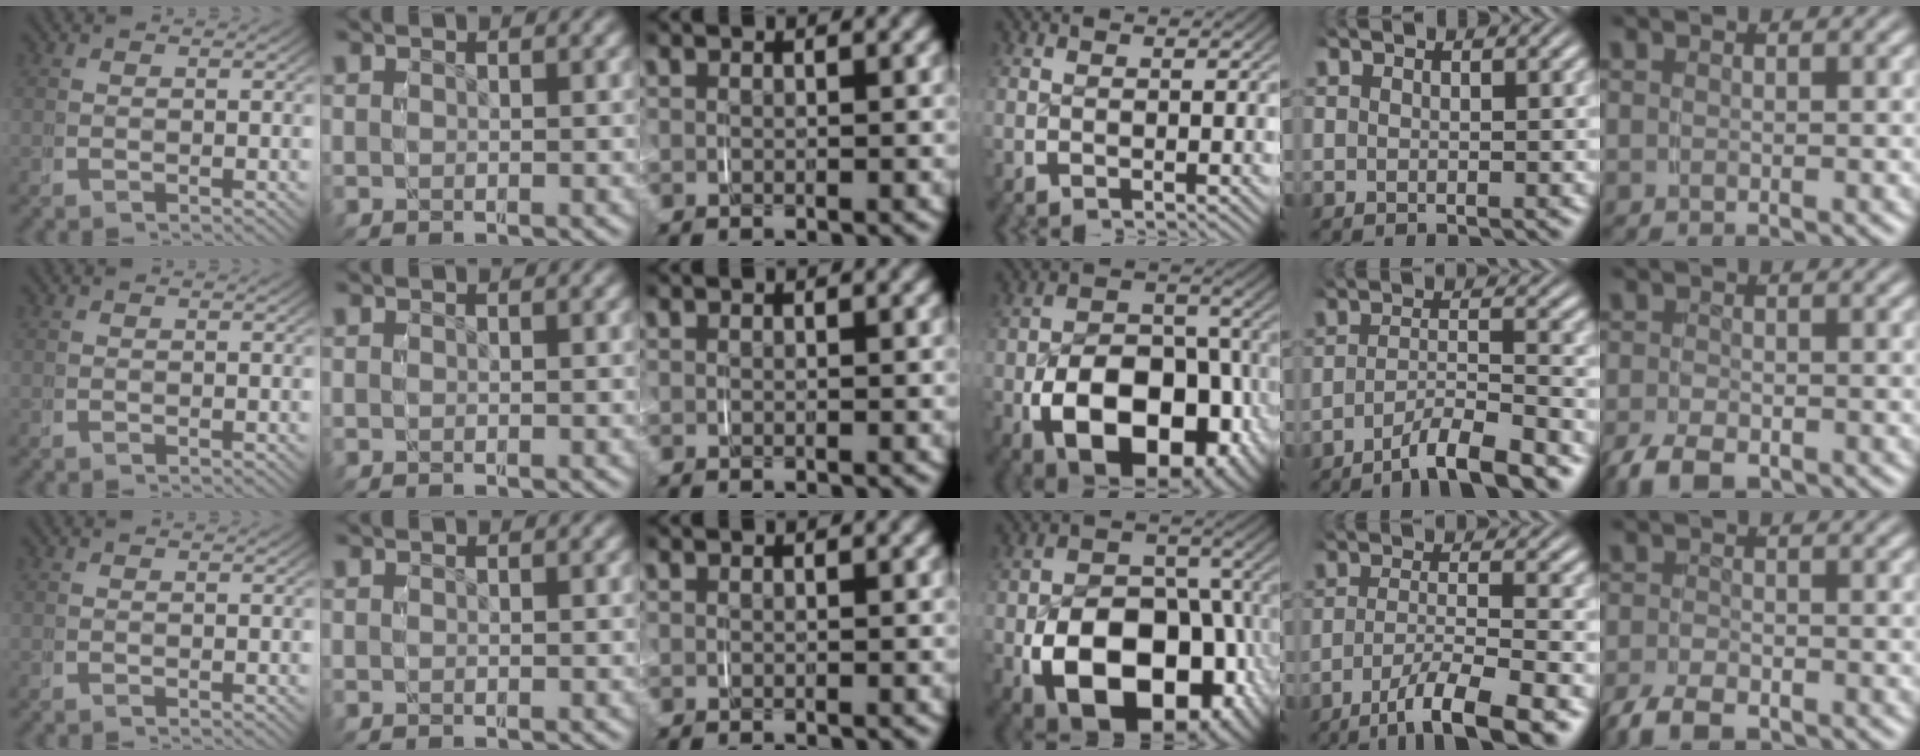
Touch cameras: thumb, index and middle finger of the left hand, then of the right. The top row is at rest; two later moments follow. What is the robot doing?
{"motion": "grasp_and_lifting", "object": "paper plate"}